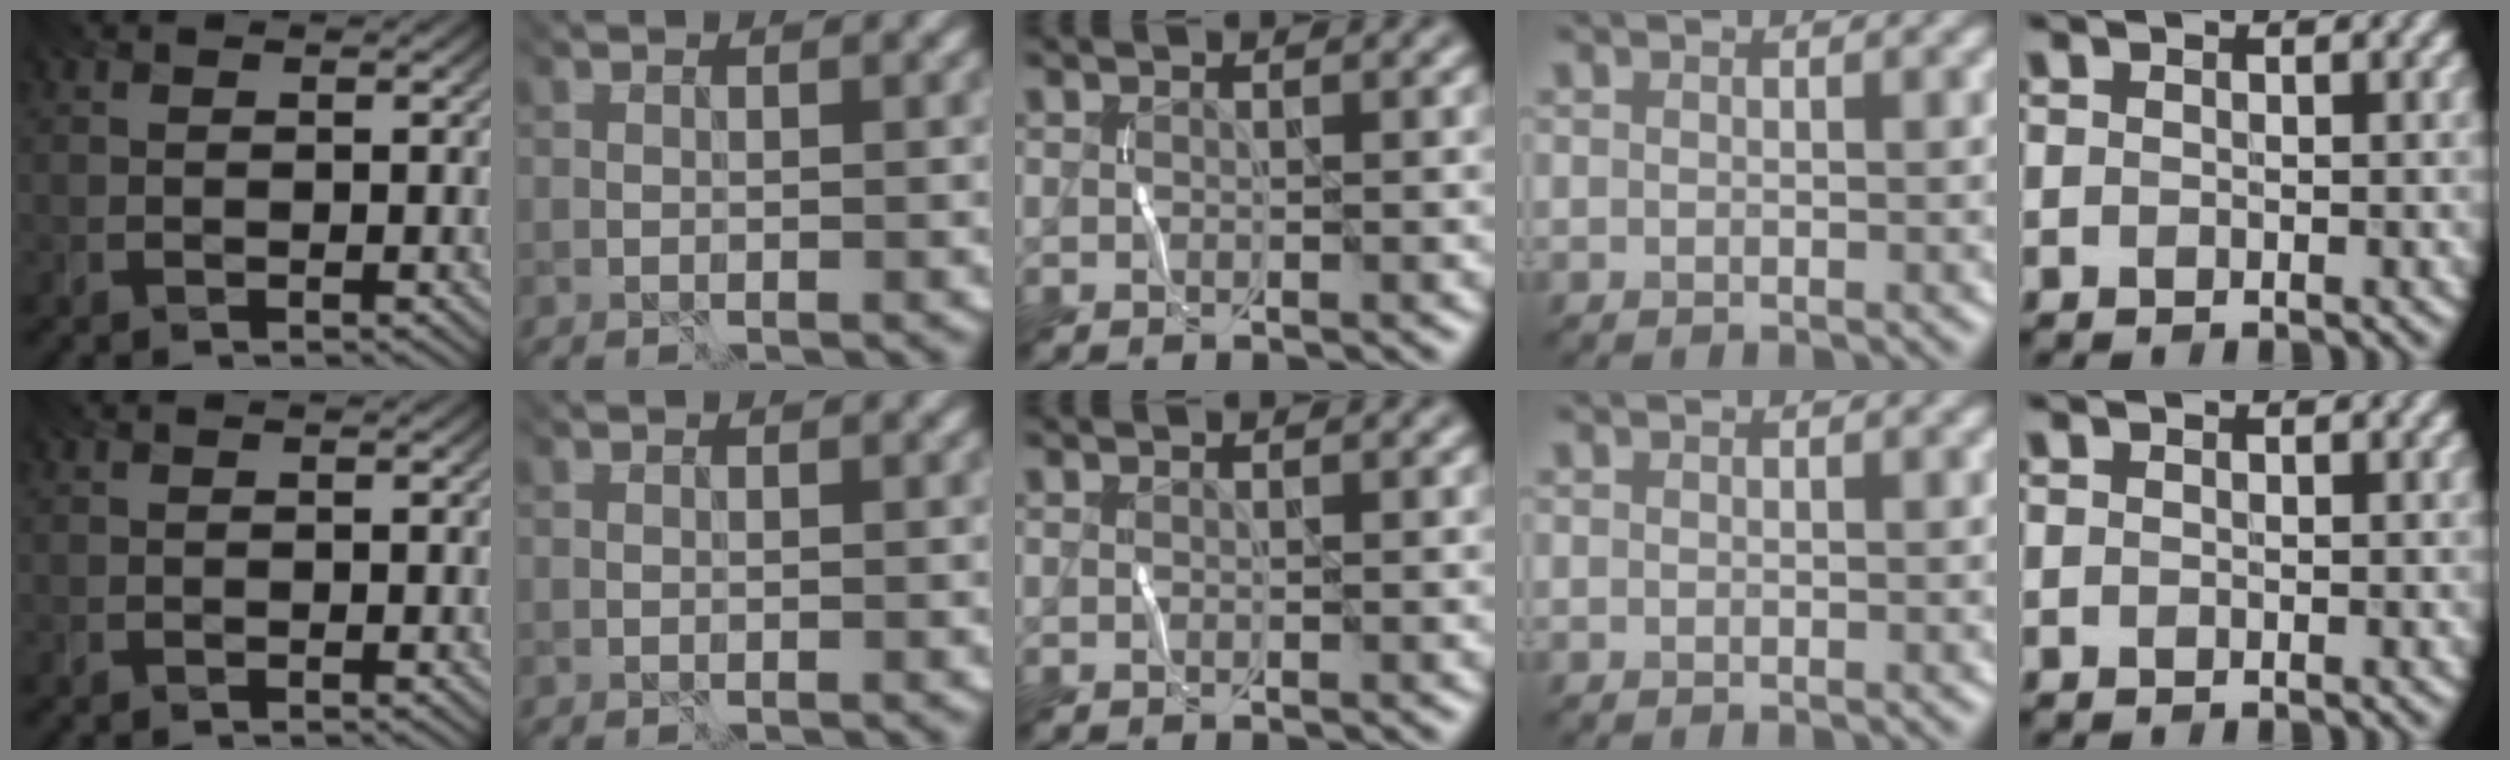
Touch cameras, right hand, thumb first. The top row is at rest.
{}